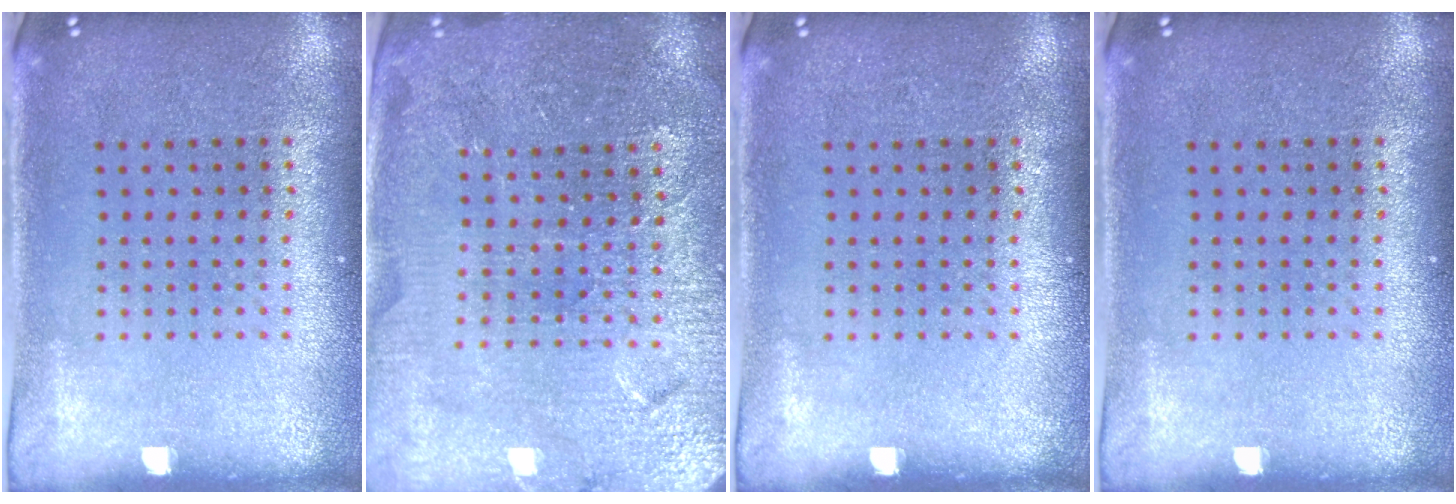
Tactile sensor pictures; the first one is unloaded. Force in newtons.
{"total": 4.3, "press": 4.1, "slide": 1.3}
{"total": 0.0}
{"total": 0.0}